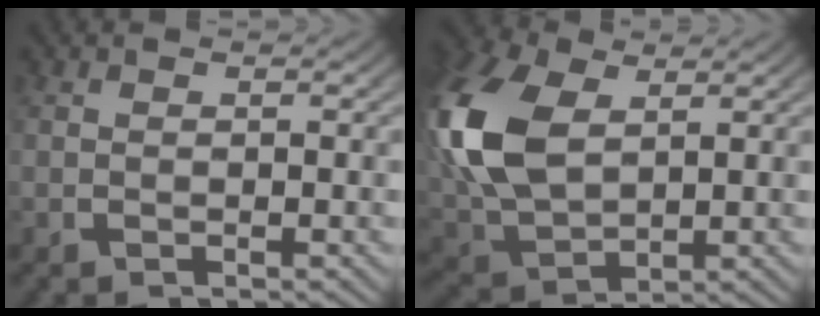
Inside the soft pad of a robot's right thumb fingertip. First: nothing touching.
{"total": 10.5, "force": [1.5, 7.4, 7.3], "torque": [-0.204, -0.039, 0.052]}